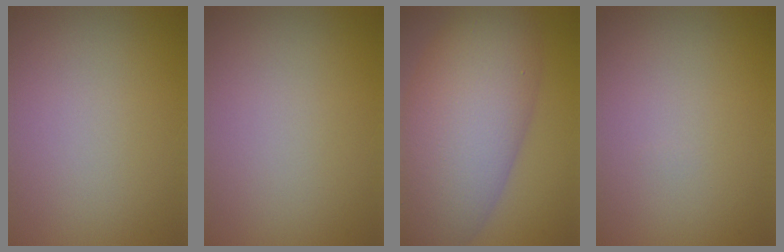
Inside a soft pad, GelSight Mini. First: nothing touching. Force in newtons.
{"total": 0.0}
{"total": 13.0, "press": 12.9, "slide": 0.5}
{"total": 0.0}